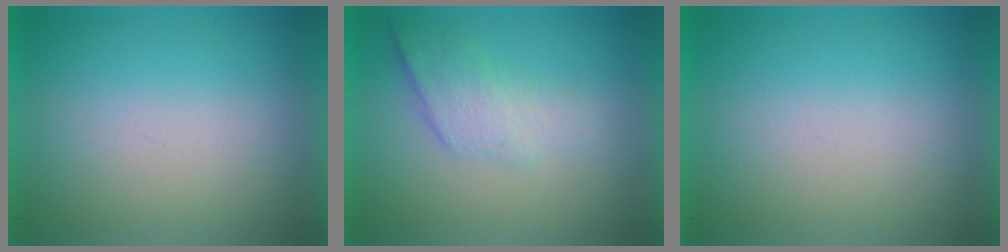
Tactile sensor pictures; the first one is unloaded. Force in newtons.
{"total": 2.2}
{"total": 0.0}